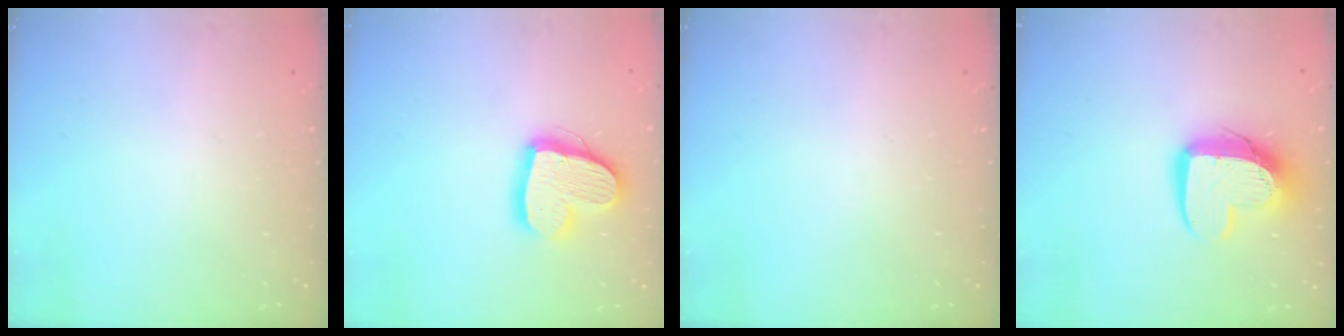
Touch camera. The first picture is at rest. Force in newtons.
{"total": 16.0, "press": 16.0, "slide": 1.5}
{"total": 0.0}
{"total": 13.2, "press": 13.2, "slide": 1.1}